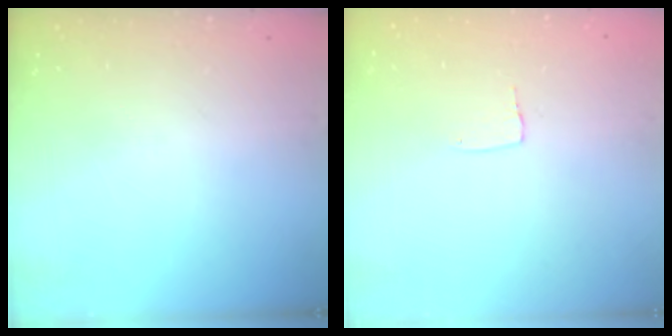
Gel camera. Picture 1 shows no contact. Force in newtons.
{"total": 3.7, "press": 3.7, "slide": 0.1}